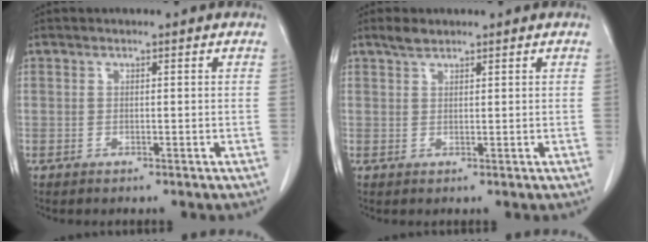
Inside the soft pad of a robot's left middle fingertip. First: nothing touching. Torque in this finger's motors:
{"motor_torque": [0.28, -0.18, -0.09, -0.01]}